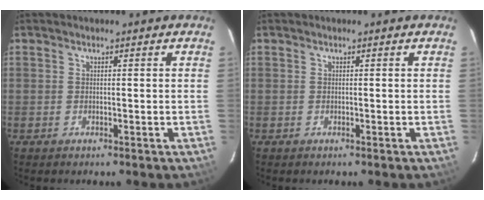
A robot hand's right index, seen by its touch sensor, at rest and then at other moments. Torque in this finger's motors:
{"motor_torque": [0.00, 0.00, 0.00, -0.01]}